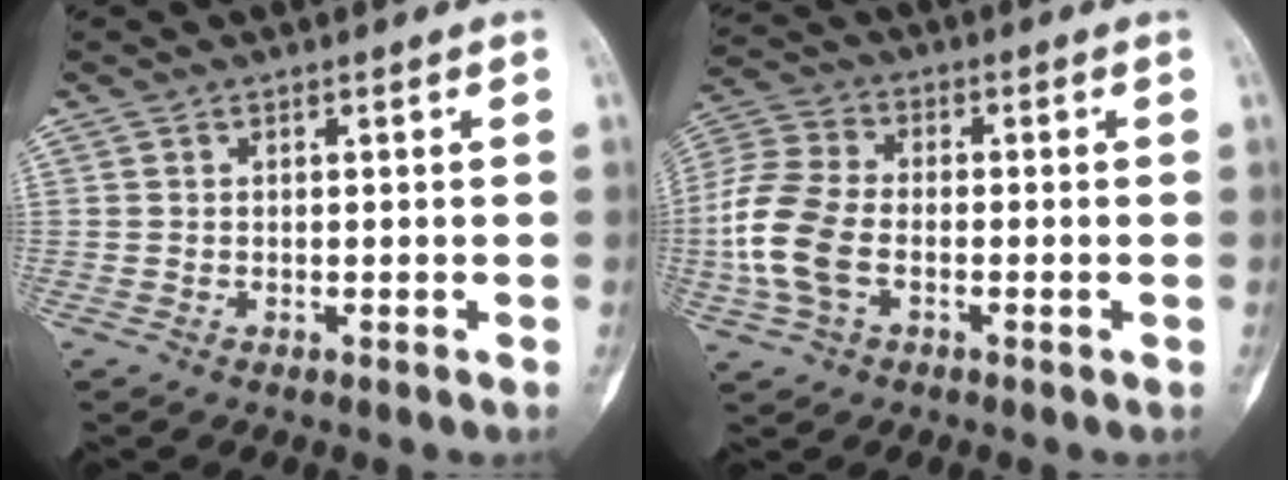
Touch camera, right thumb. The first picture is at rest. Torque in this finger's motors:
{"motor_torque": [-0.59, 1.20, -0.18, 0.06, 0.47]}